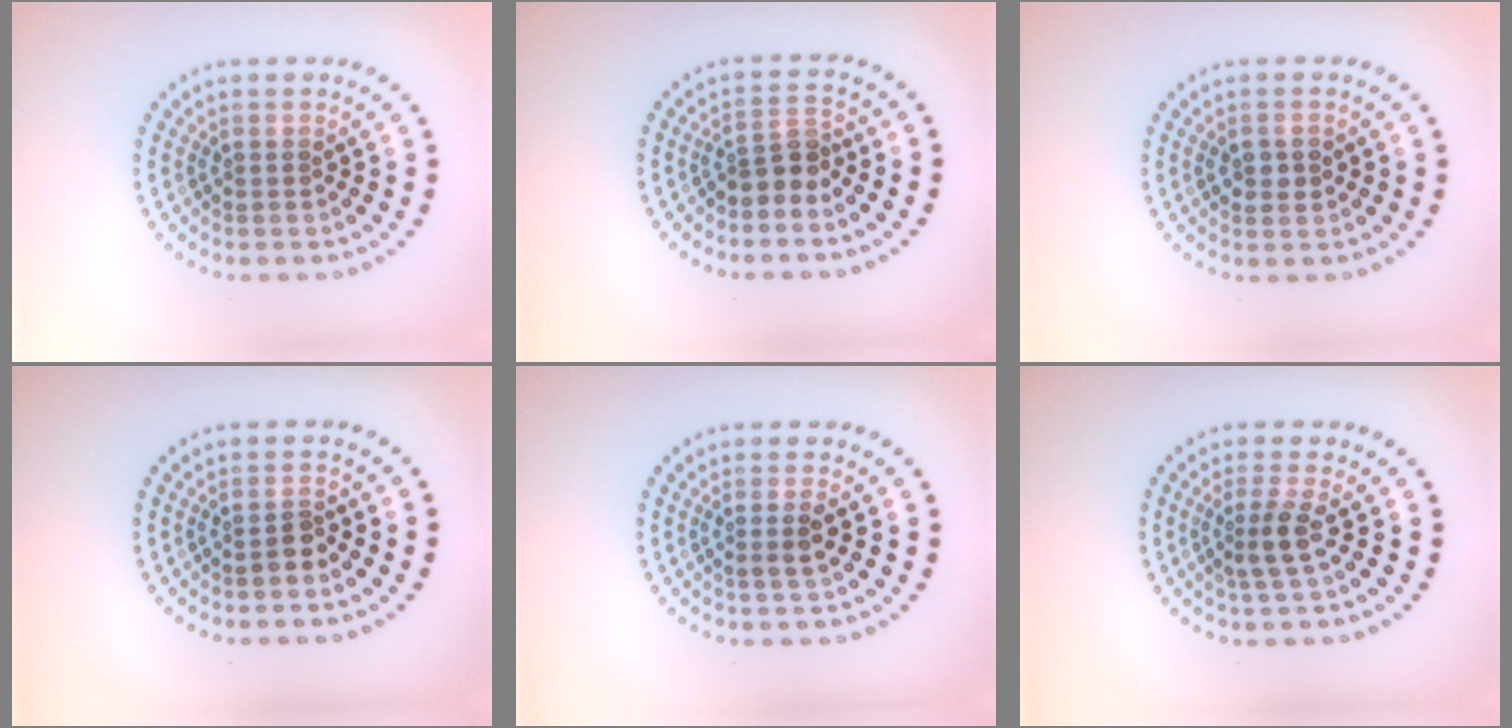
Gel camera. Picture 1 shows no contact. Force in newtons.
{"total": 2.4, "press": 1.9, "slide": 1.5}
{"total": 1.7, "press": 1.7, "slide": 0.2}
{"total": 1.5, "press": 1.2, "slide": 0.9}
{"total": 1.5, "press": 1.2, "slide": 0.9}
{"total": 2.3, "press": 1.8, "slide": 1.5}